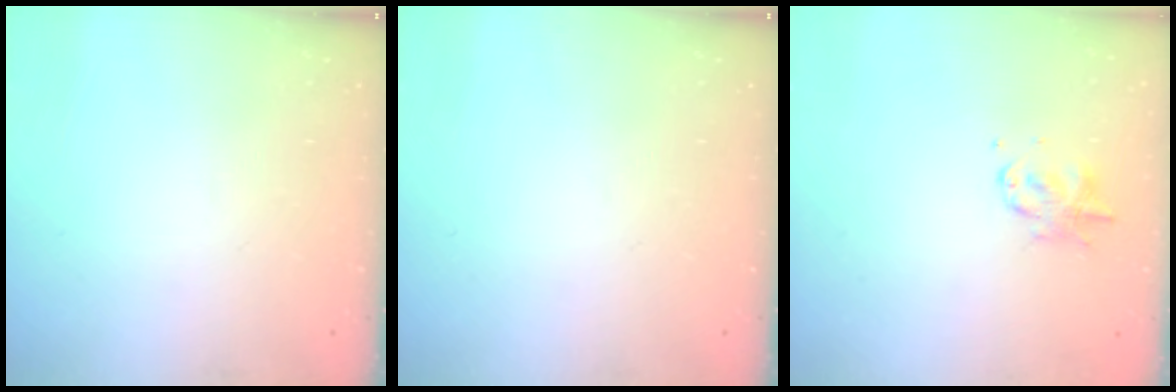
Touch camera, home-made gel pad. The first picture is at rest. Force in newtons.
{"total": 0.0}
{"total": 2.8, "press": 2.8, "slide": 0.2}